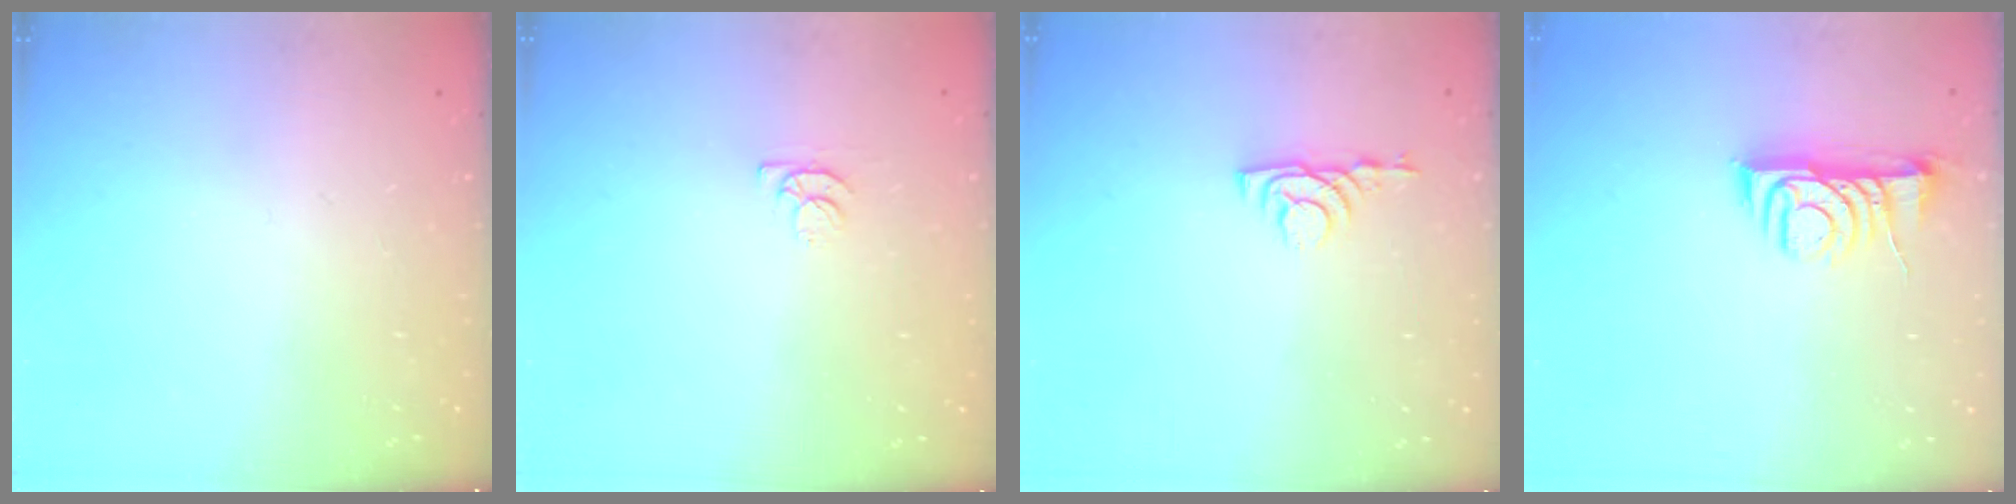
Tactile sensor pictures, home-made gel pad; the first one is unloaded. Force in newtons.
{"total": 4.3, "press": 4.2, "slide": 0.5}
{"total": 3.7, "press": 3.7, "slide": 0.6}
{"total": 8.3, "press": 8.2, "slide": 0.9}